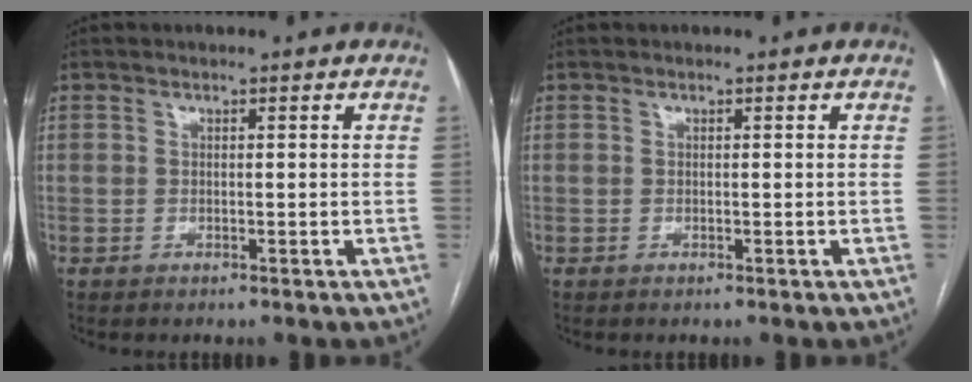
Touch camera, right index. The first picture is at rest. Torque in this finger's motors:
{"motor_torque": [0.00, 0.00, 0.00, 0.01]}